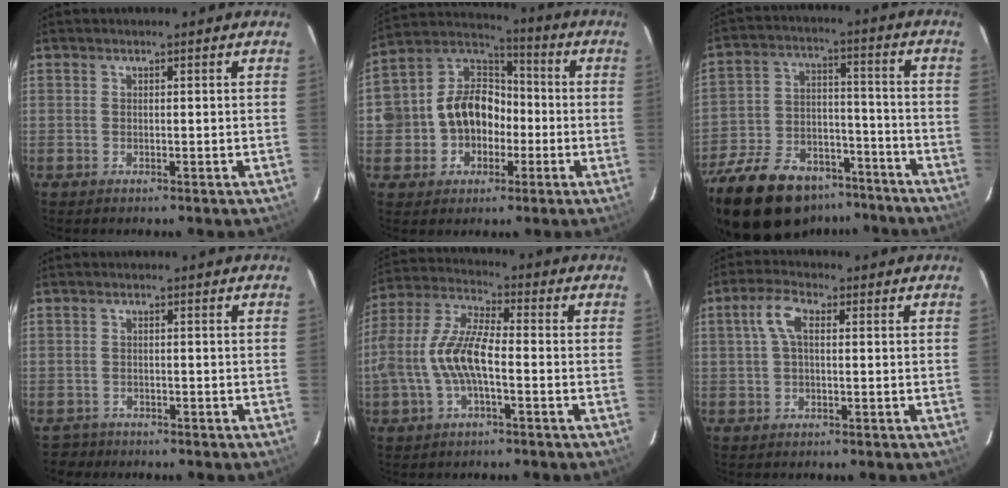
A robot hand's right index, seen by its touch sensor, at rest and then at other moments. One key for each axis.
{"total": 13.3, "fx": -2.4, "fy": 11.5, "fz": 6.2, "tx": -0.147, "ty": 0.048, "tz": -0.034}
{"total": 26.4, "fx": -19.2, "fy": 13.0, "fz": 12.5, "tx": -0.282, "ty": 0.004, "tz": -0.286}
{"total": 2.5, "fx": -2.0, "fy": 1.6, "fz": -0.3, "tx": -0.001, "ty": 0.005, "tz": -0.035}
{"total": 12.3, "fx": -2.6, "fy": 4.0, "fz": 11.4, "tx": -0.242, "ty": 0.006, "tz": -0.049}
{"total": 4.6, "fx": 0.8, "fy": 2.0, "fz": 4.1, "tx": -0.084, "ty": 0.014, "tz": 0.015}